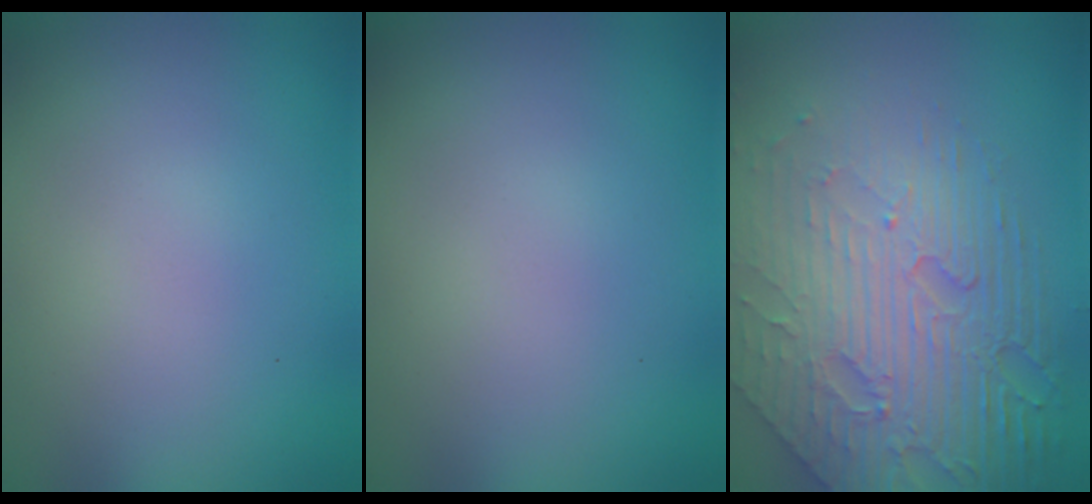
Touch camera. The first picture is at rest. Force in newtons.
{"total": 0.0}
{"total": 8.4, "press": 5.7, "slide": 6.2}